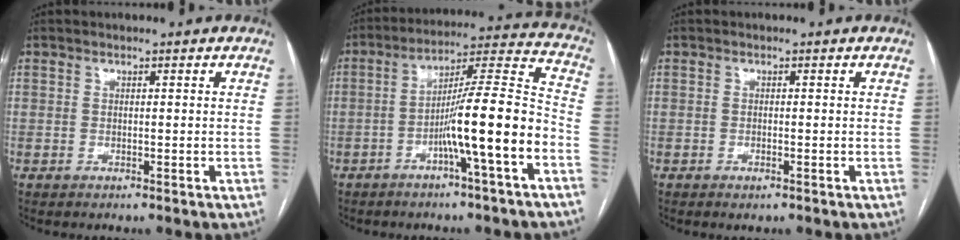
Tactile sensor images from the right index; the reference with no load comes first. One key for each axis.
{"total": 13.6, "fx": -5.0, "fy": -0.4, "fz": 12.6, "tx": -0.201, "ty": 0.019, "tz": -0.084}
{"total": 0.8, "fx": -0.5, "fy": 0.2, "fz": 0.6, "tx": -0.010, "ty": -0.002, "tz": -0.006}